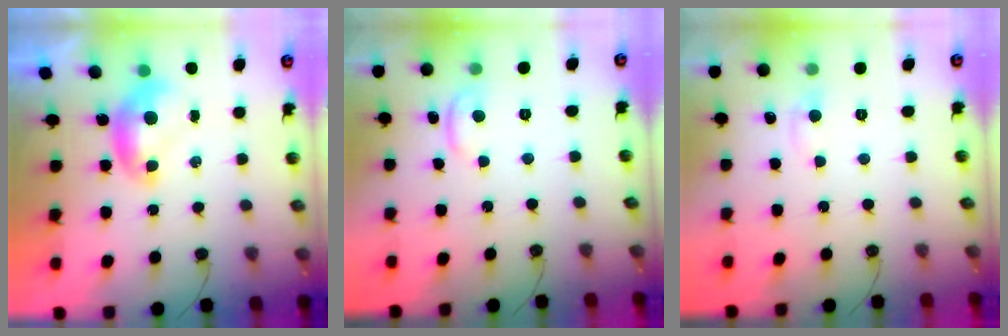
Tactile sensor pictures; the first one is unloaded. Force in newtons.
{"total": 0.0}
{"total": 0.6, "press": 0.3, "slide": 0.5}